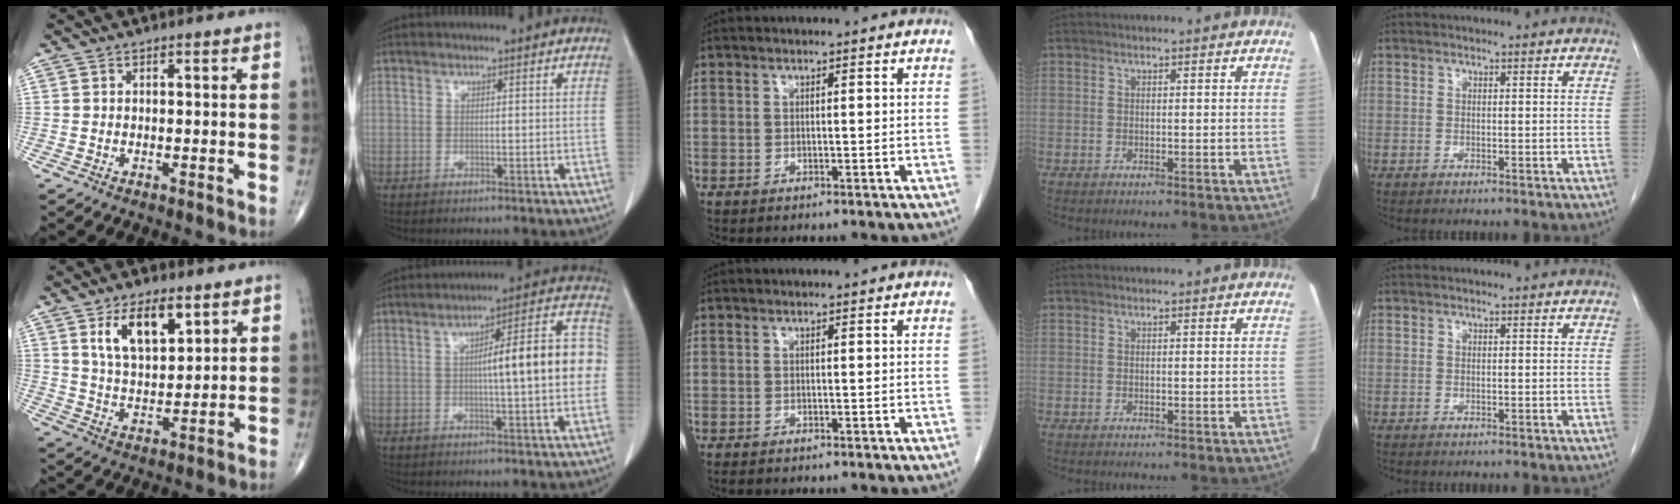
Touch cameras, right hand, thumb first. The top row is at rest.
{"thumb": {"total": 11.2, "force": [5.3, 5.5, 8.2], "torque": [-0.125, -0.024, 0.103]}, "index": {"total": 13.3, "force": [0.2, 2.5, 13.1], "torque": [-0.173, 0.038, 0.003]}}